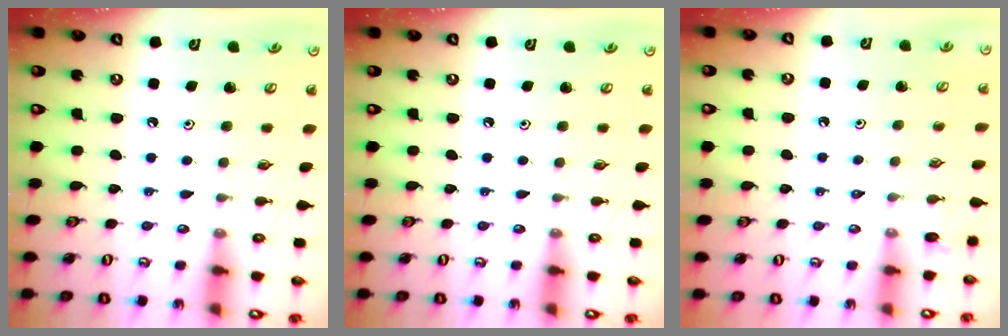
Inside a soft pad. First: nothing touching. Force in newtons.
{"total": 0.0}
{"total": 4.6, "press": 4.5, "slide": 0.8}